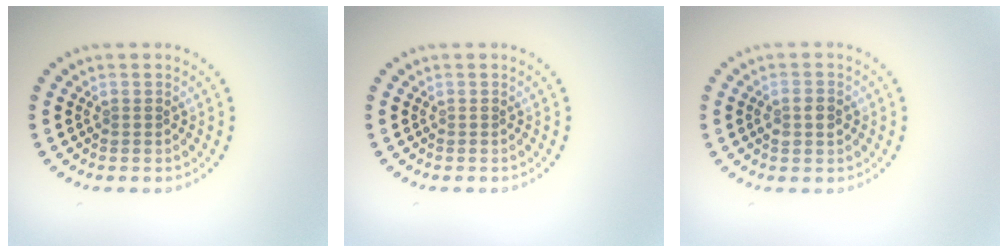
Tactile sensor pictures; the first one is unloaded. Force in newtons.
{"total": 0.0}
{"total": 1.5, "press": 1.4, "slide": 0.3}